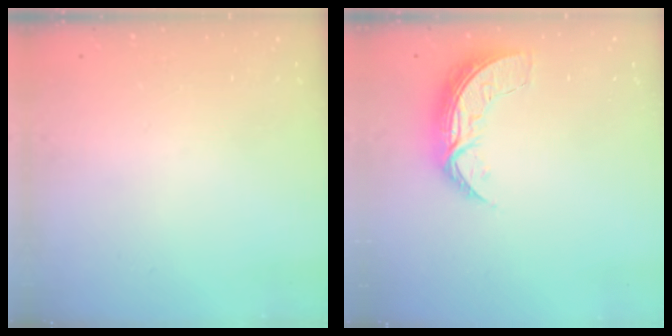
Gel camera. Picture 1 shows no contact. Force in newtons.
{"total": 8.1, "press": 8.0, "slide": 0.8}